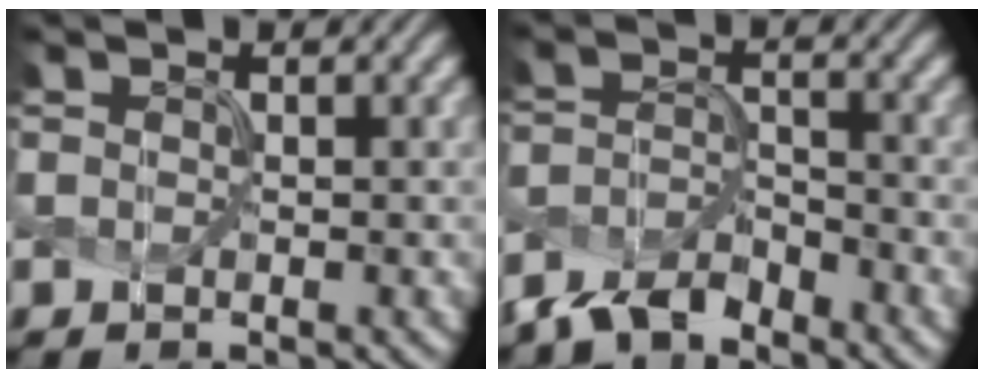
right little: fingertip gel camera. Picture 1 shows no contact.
{"total": 4.1, "force": [-3.6, 1.4, 1.3], "torque": [-0.030, 0.000, -0.072]}